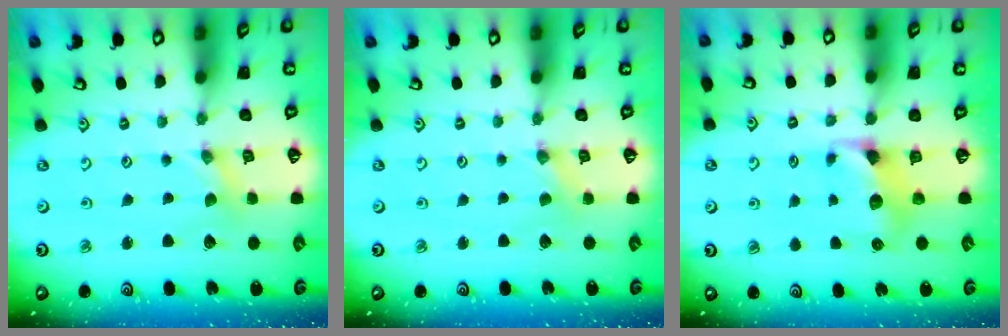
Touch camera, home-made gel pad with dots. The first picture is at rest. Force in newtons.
{"total": 0.7, "press": 0.7, "slide": 0.2}
{"total": 7.0, "press": 7.0, "slide": 0.6}